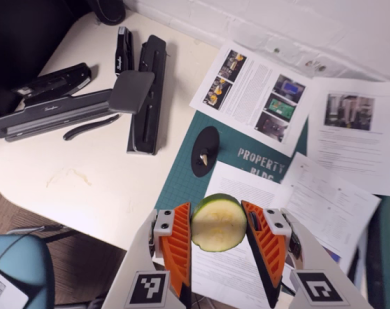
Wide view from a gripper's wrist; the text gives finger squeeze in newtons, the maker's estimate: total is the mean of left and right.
{"total": 9.6, "left": 9.9, "right": 9.3}